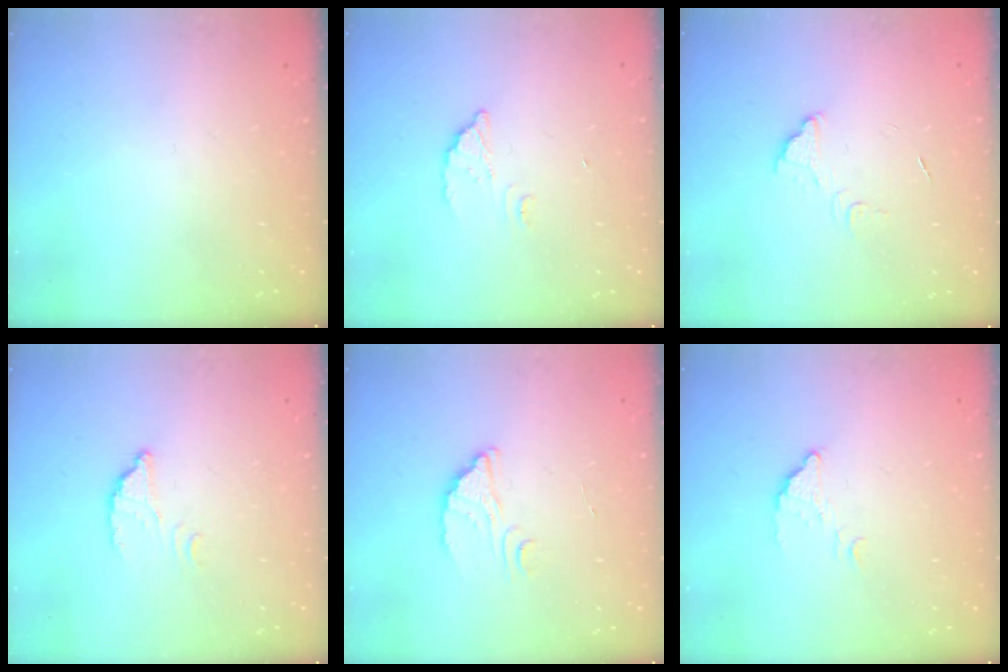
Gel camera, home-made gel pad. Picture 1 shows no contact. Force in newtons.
{"total": 2.8, "press": 2.8, "slide": 0.2}
{"total": 5.4, "press": 5.4, "slide": 0.4}
{"total": 2.7, "press": 2.7, "slide": 0.4}
{"total": 2.7, "press": 2.7, "slide": 0.1}
{"total": 2.9, "press": 2.9, "slide": 0.1}